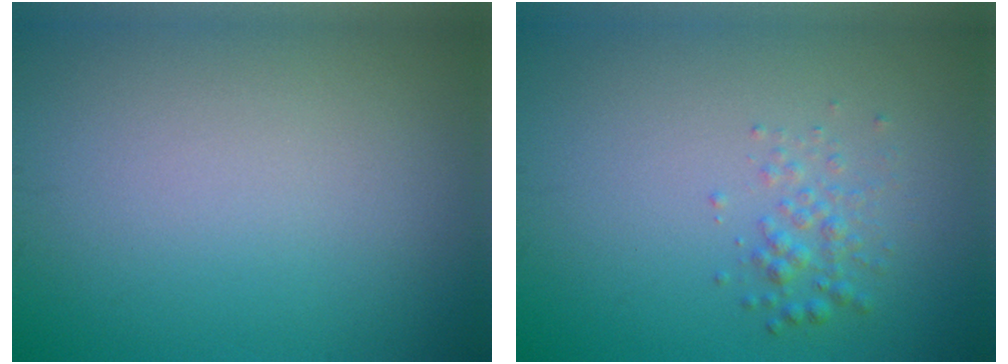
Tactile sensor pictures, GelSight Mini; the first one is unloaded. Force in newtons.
{"total": 1.7, "press": 1.7, "slide": 0.1}